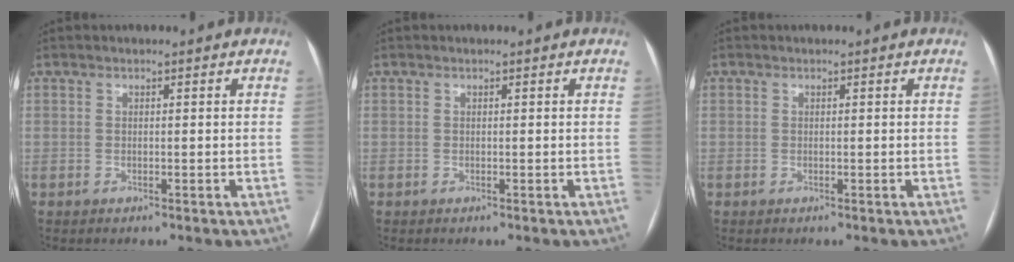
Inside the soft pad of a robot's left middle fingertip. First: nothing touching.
{"total": 0.0}
{"total": 0.0}